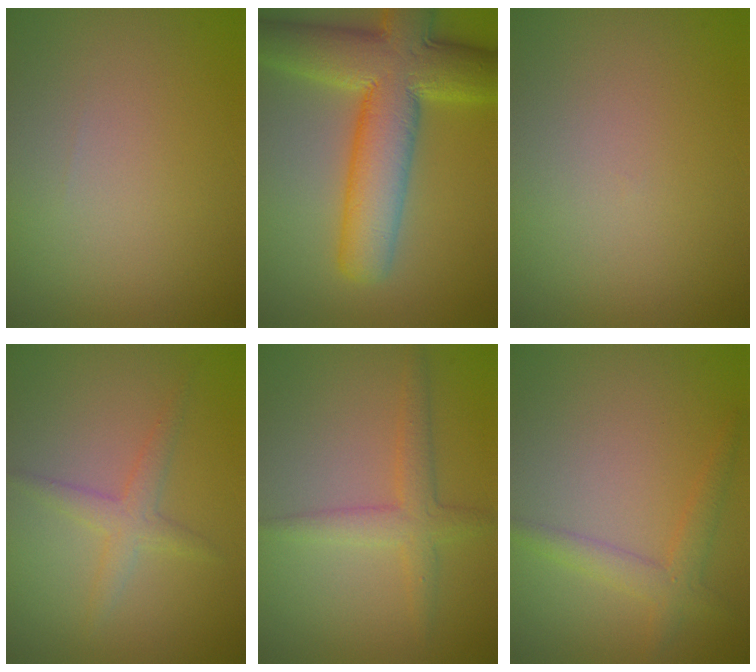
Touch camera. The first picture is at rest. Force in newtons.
{"total": 11.0, "press": 11.0, "slide": 0.5}
{"total": 0.0}
{"total": 2.1, "press": 2.1, "slide": 0.1}
{"total": 2.7, "press": 2.7, "slide": 0.1}
{"total": 2.5, "press": 2.5, "slide": 0.1}